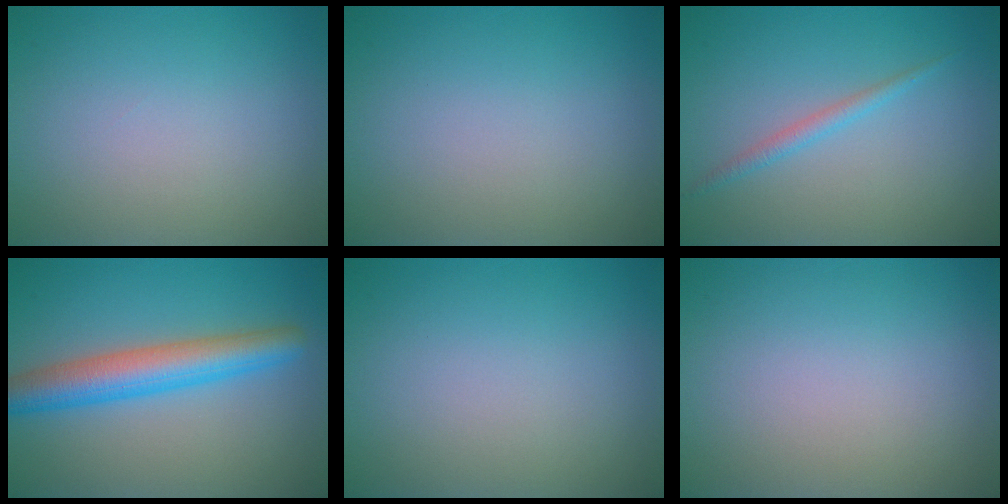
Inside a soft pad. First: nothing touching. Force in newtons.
{"total": 0.0}
{"total": 1.3, "press": 1.3, "slide": 0.1}
{"total": 5.6, "press": 5.6, "slide": 0.1}
{"total": 0.0}
{"total": 0.0}